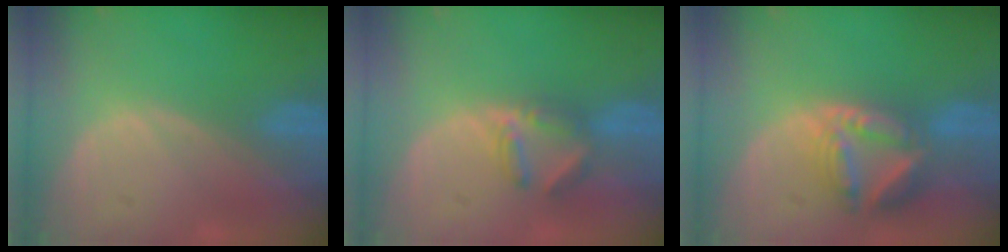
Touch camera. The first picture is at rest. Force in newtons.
{"total": 4.1, "press": 3.9, "slide": 1.1}
{"total": 8.2, "press": 7.1, "slide": 4.2}